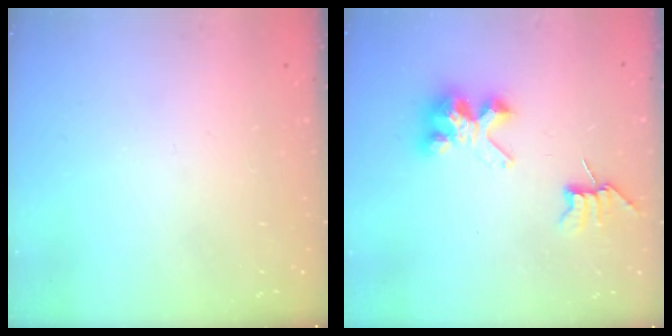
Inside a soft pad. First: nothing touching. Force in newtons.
{"total": 7.8, "press": 7.8, "slide": 0.5}